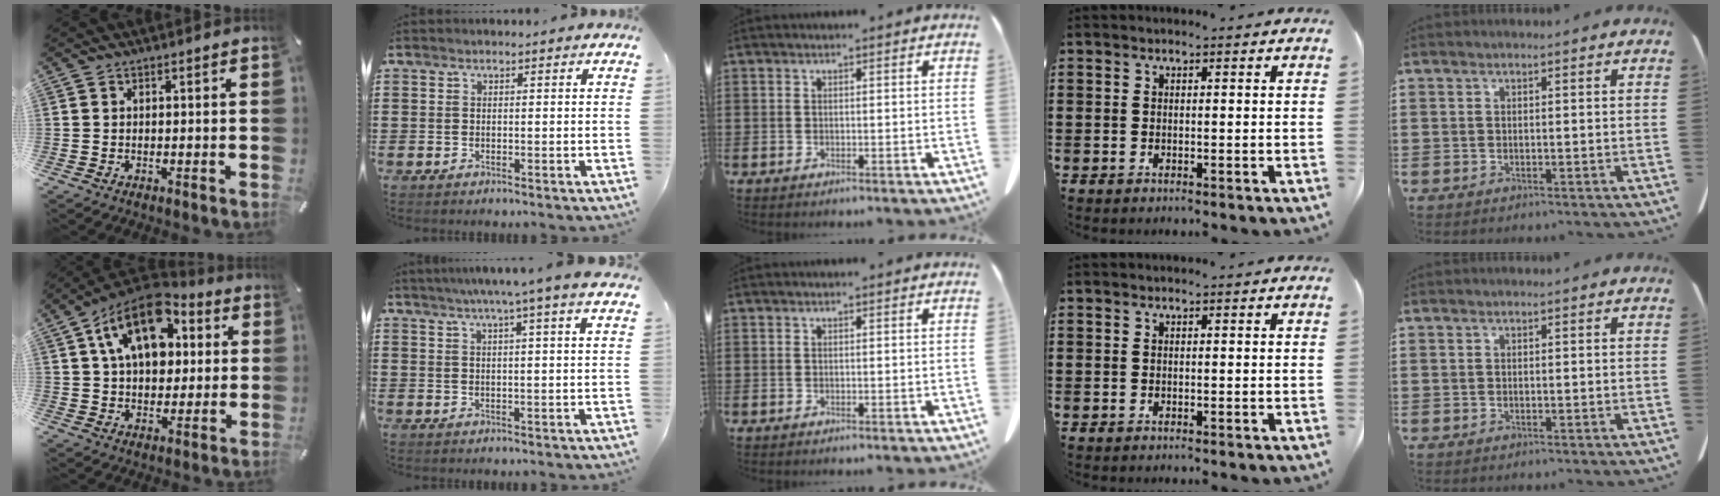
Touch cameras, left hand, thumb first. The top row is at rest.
{"thumb": {"total": 17.1, "force": [6.6, 11.1, 11.1], "torque": [-0.204, -0.023, 0.116]}, "index": {"total": 4.5, "force": [3.3, -0.9, 2.9], "torque": [-0.065, -0.005, 0.055]}}